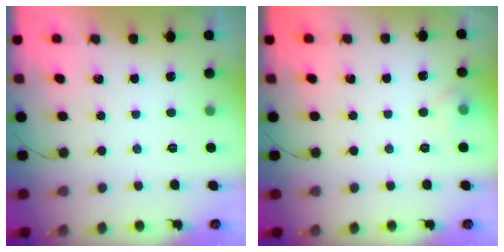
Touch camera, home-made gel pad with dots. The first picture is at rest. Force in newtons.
{"total": 6.4, "press": 4.4, "slide": 4.6}